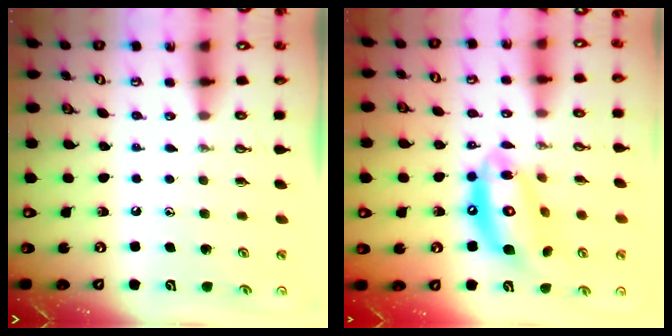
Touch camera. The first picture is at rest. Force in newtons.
{"total": 16.1, "press": 16.1, "slide": 1.5}